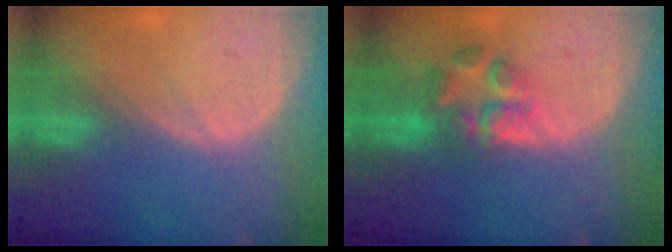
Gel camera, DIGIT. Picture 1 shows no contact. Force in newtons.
{"total": 6.0, "press": 5.9, "slide": 0.7}